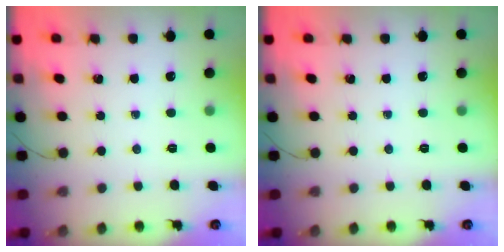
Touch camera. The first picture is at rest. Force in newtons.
{"total": 0.0}